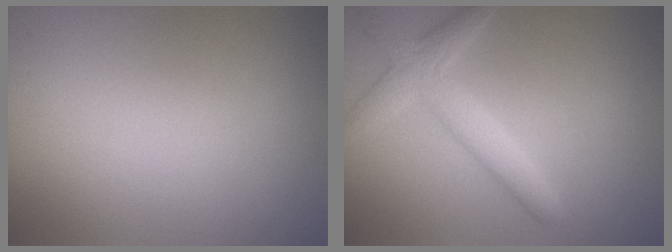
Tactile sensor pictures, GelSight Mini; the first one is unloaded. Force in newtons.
{"total": 3.1, "press": 3.1, "slide": 0.2}